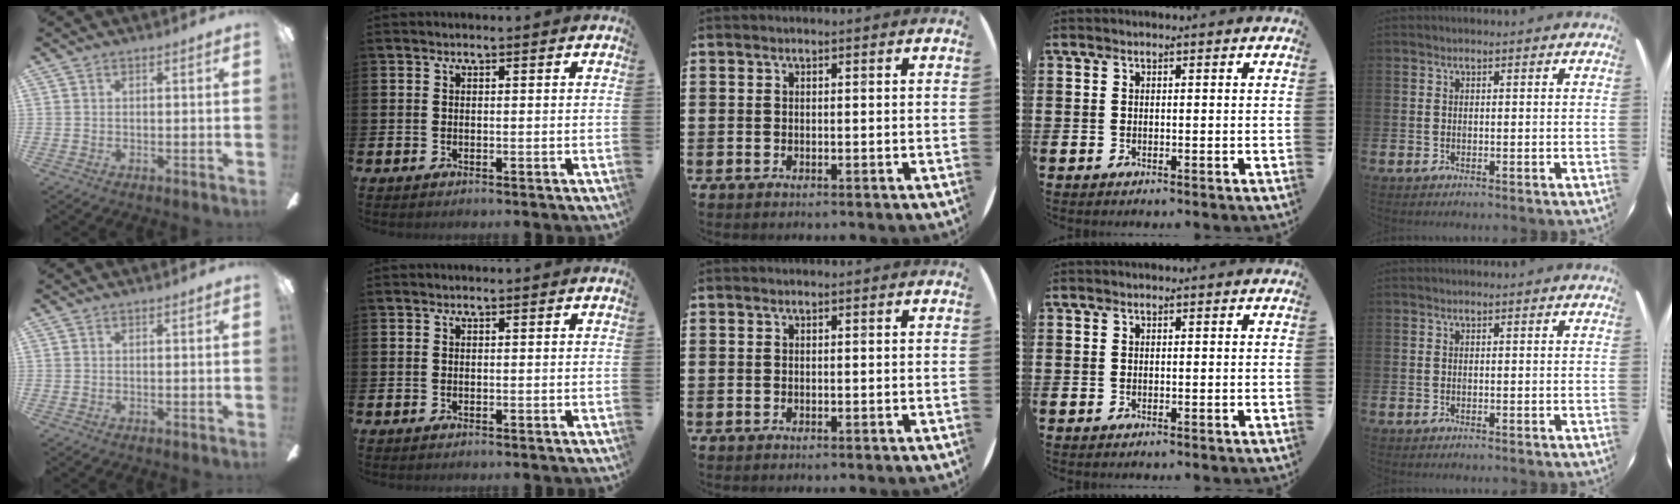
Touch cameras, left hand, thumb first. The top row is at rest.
{}